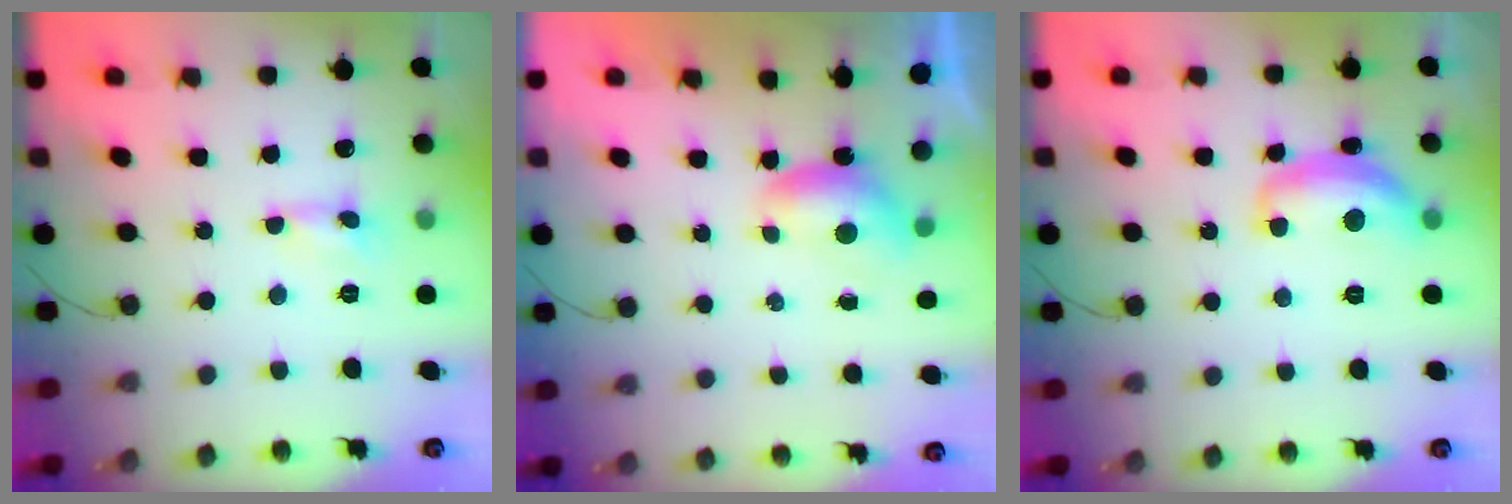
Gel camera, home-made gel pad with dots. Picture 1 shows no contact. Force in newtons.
{"total": 5.2, "press": 5.2, "slide": 0.7}
{"total": 13.5, "press": 13.5, "slide": 0.9}